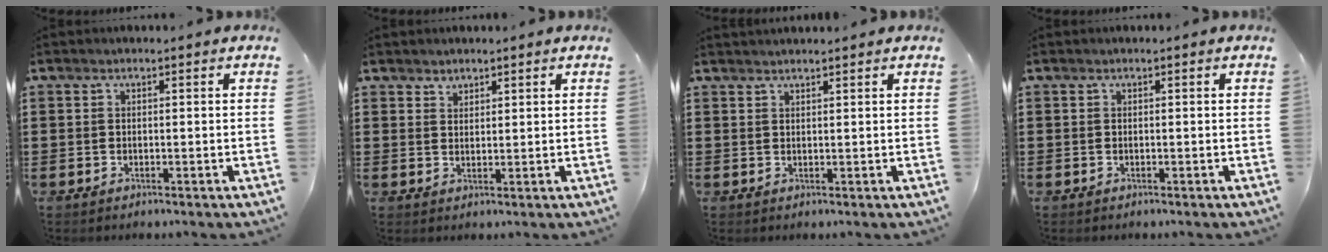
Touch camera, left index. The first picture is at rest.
{"total": 1.7, "force": [1.5, 0.7, -0.2], "torque": [0.000, 0.001, 0.030]}
{"total": 1.0, "force": [1.0, 0.0, 0.0], "torque": [-0.002, -0.001, 0.021]}
{"total": 0.0}